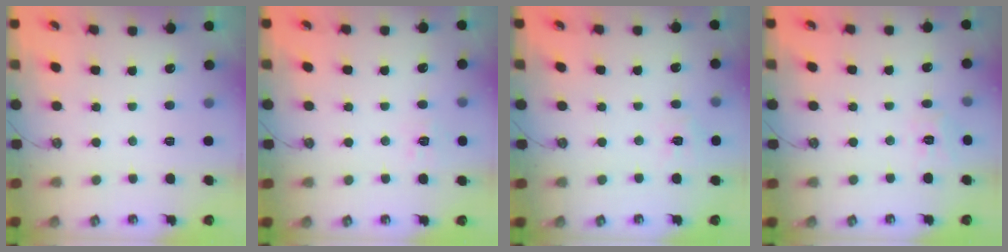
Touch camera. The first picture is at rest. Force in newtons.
{"total": 6.6, "press": 6.6, "slide": 0.6}
{"total": 5.3, "press": 5.2, "slide": 0.5}
{"total": 5.8, "press": 5.8, "slide": 0.5}